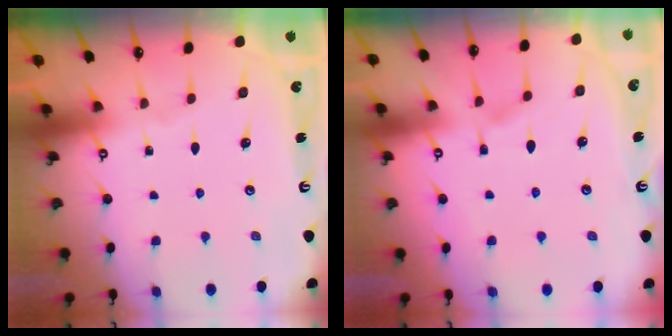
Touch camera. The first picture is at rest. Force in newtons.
{"total": 4.3, "press": 4.3, "slide": 0.5}